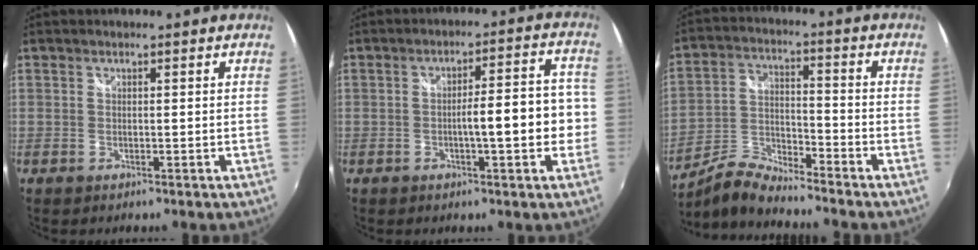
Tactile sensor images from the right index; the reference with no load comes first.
{"total": 9.5, "force": [-1.7, 1.9, 9.1], "torque": [-0.137, 0.010, -0.020]}
{"total": 7.9, "force": [-7.2, 1.1, 3.1], "torque": [-0.068, 0.010, -0.146]}